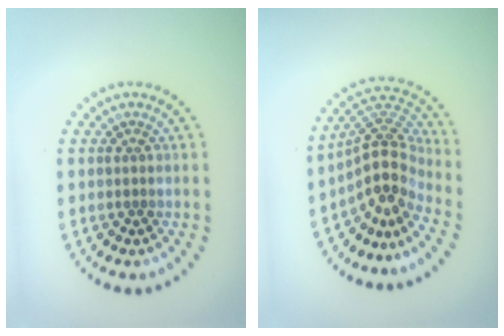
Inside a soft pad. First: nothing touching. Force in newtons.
{"total": 4.5, "press": 3.1, "slide": 3.2}